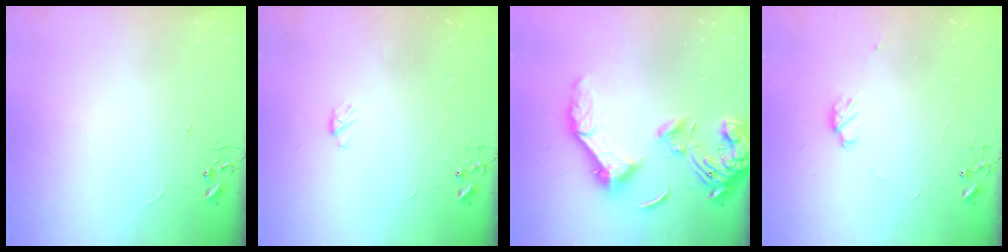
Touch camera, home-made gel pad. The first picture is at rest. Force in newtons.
{"total": 3.2, "press": 3.2, "slide": 0.3}
{"total": 20.0, "press": 19.8, "slide": 2.9}
{"total": 6.1, "press": 6.0, "slide": 1.1}